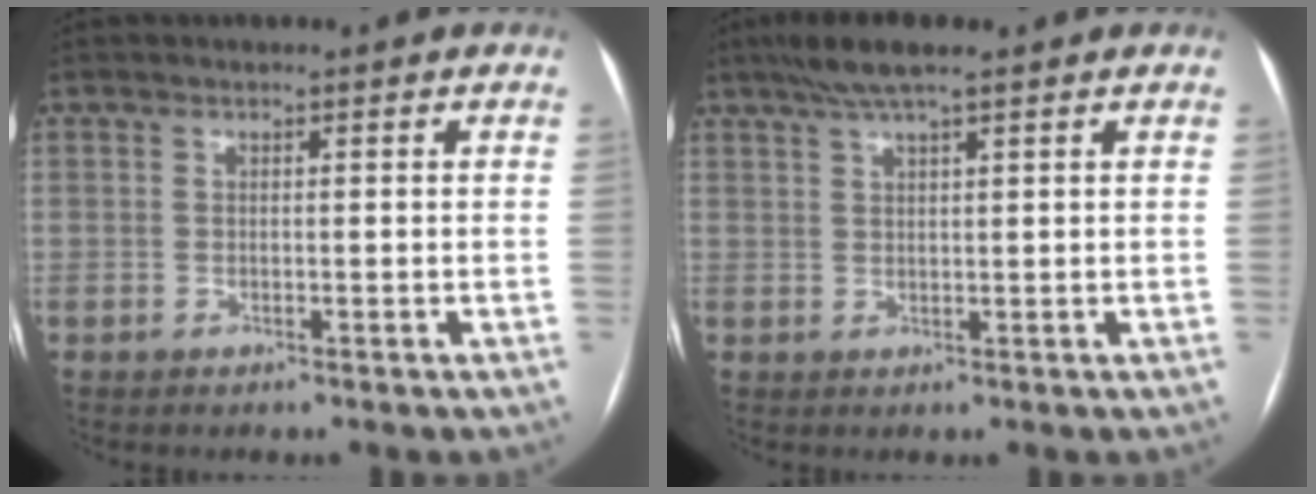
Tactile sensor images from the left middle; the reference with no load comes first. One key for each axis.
{"total": 5.3, "fx": 3.9, "fy": 0.4, "fz": 3.5, "tx": -0.069, "ty": 0.023, "tz": 0.070}